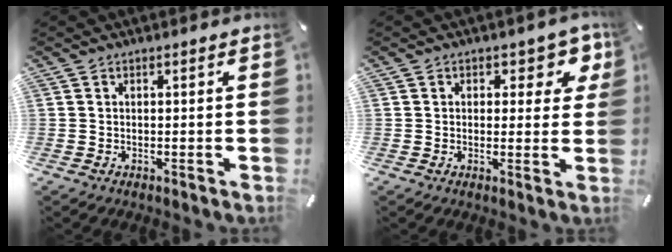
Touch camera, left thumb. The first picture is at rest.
{"total": 5.8, "force": [2.5, 3.6, 3.8], "torque": [-0.034, -0.009, 0.037]}